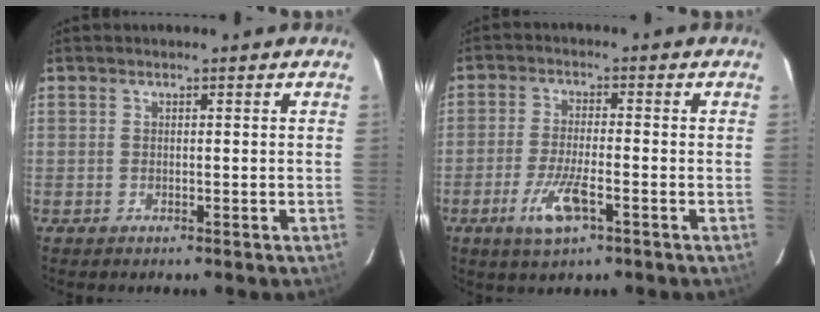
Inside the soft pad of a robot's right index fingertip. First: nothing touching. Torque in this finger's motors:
{"motor_torque": [0.22, -0.21, 0.17, 0.04]}